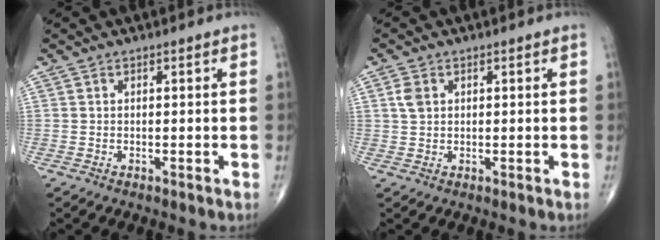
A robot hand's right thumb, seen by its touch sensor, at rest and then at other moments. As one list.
[{"total": 2.5, "force": [0.8, 1.8, 1.5], "torque": [-0.029, 0.004, 0.017]}]